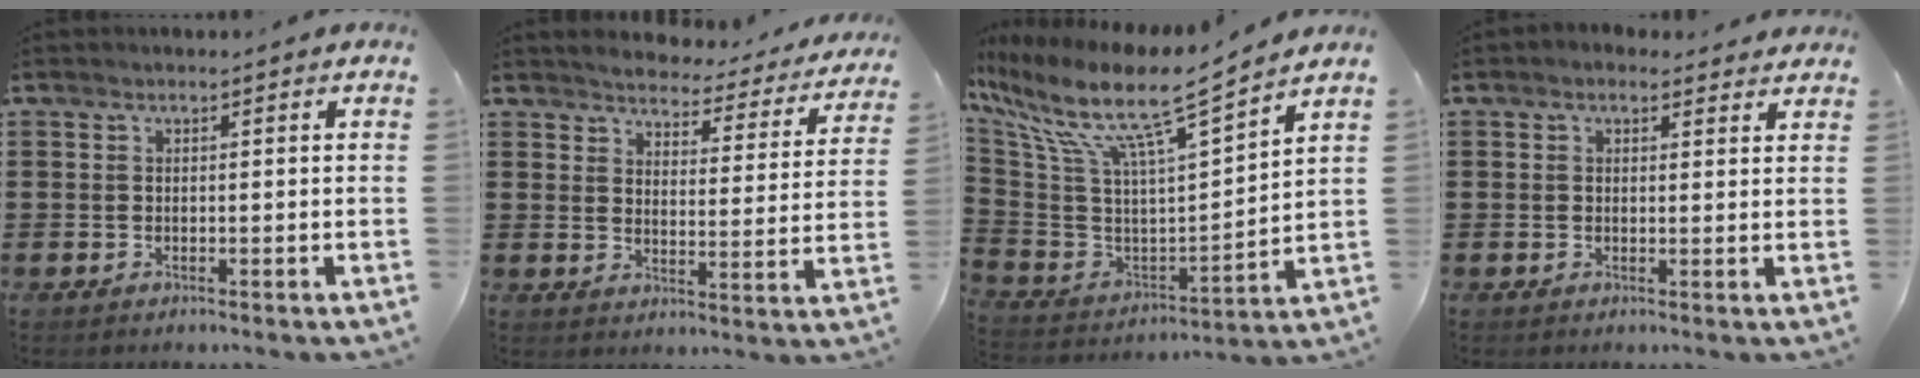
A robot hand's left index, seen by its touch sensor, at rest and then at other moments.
{"total": 3.2, "force": [3.2, 0.1, 0.3], "torque": [-0.027, -0.030, 0.048]}
{"total": 11.3, "force": [7.9, 1.7, 7.9], "torque": [-0.179, -0.056, 0.128]}
{"total": 1.7, "force": [1.4, 1.0, 0.4], "torque": [-0.004, 0.003, 0.024]}